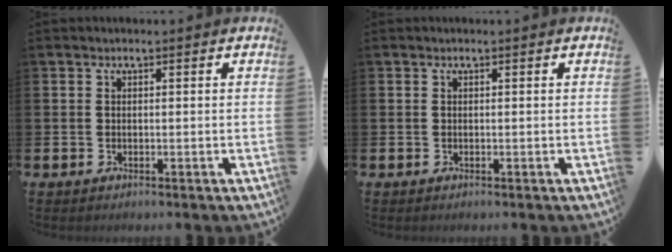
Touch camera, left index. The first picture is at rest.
{"total": 0.0}